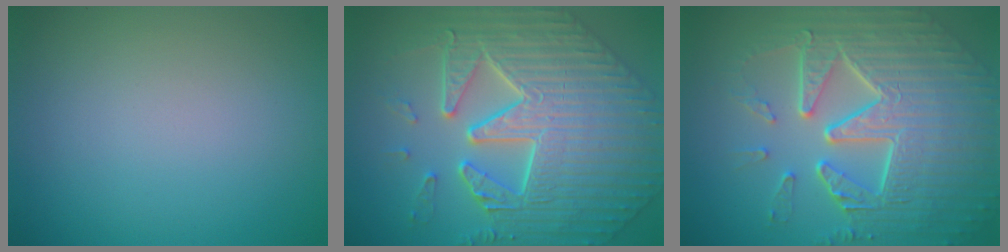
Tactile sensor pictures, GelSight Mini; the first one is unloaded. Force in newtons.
{"total": 8.9, "press": 7.2, "slide": 5.3}
{"total": 9.4, "press": 6.4, "slide": 6.9}